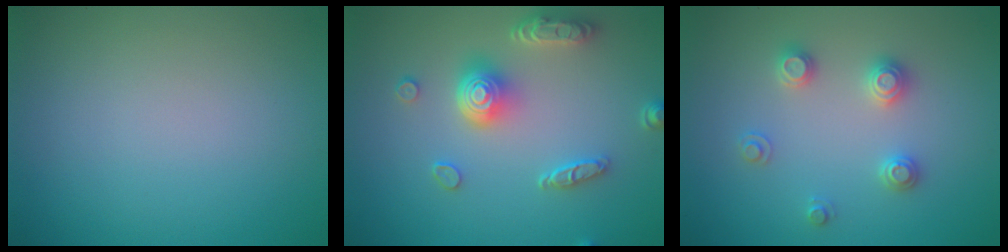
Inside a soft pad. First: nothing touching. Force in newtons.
{"total": 4.9, "press": 3.9, "slide": 2.9}
{"total": 2.5, "press": 2.5, "slide": 0.3}